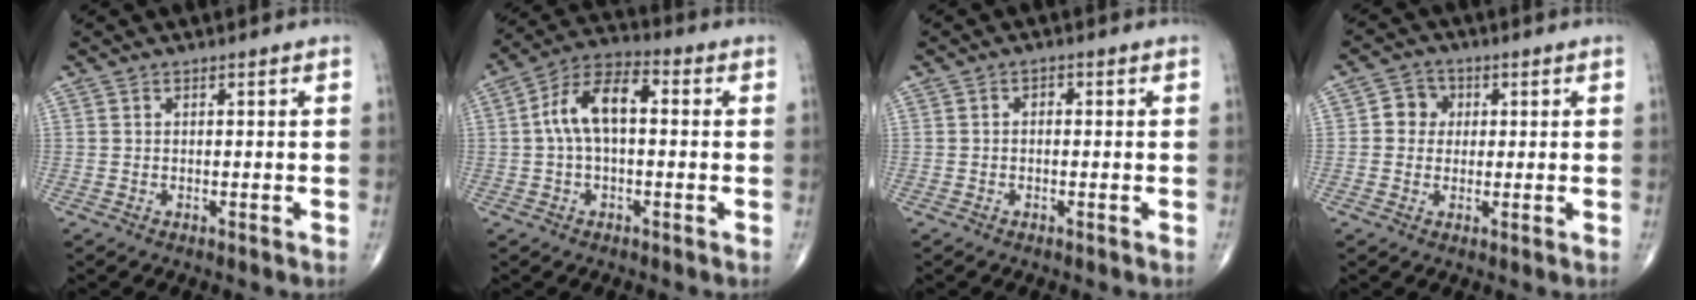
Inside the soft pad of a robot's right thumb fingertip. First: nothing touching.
{"total": 10.5, "force": [0.9, 5.4, 9.0], "torque": [-0.169, 0.037, 0.006]}
{"total": 1.1, "force": [-0.1, 0.8, 0.8], "torque": [-0.008, 0.007, -0.007]}
{"total": 4.4, "force": [0.6, 4.0, 1.5], "torque": [0.003, 0.007, 0.001]}